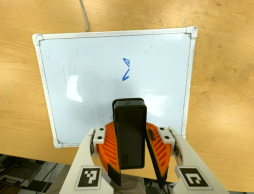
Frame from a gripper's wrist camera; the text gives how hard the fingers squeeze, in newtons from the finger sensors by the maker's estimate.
{"total": 8.5, "left": 8.6, "right": 8.4}